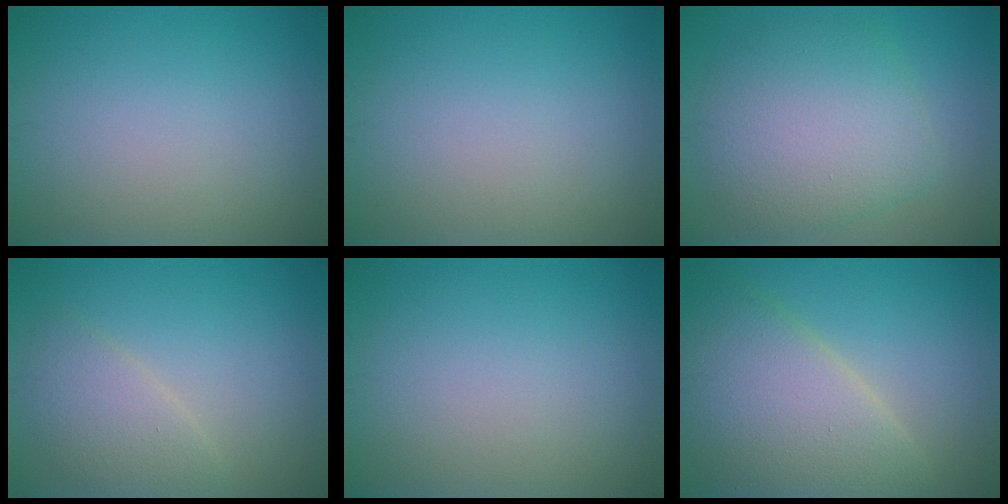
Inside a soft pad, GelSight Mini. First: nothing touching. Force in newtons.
{"total": 0.0}
{"total": 7.0, "press": 7.0, "slide": 0.2}
{"total": 2.9, "press": 2.9, "slide": 0.2}
{"total": 0.0}
{"total": 7.6, "press": 7.6, "slide": 0.4}